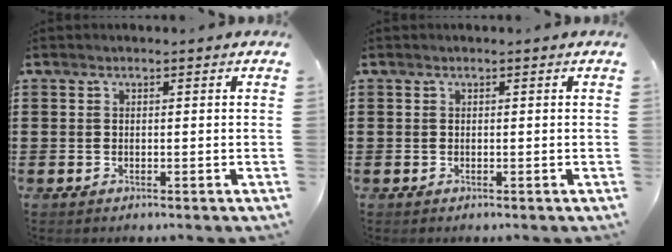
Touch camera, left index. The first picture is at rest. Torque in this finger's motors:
{"motor_torque": [0.00, 0.00, 0.00, 0.00]}